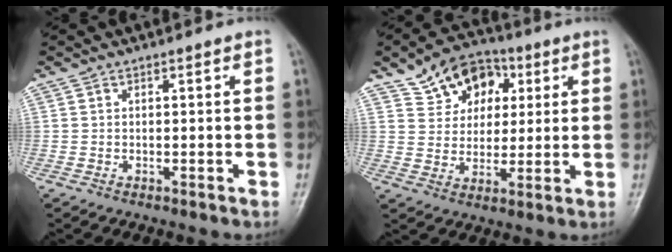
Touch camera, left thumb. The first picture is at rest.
{"total": 11.8, "force": [5.4, 8.8, 5.8], "torque": [-0.053, -0.007, 0.089]}